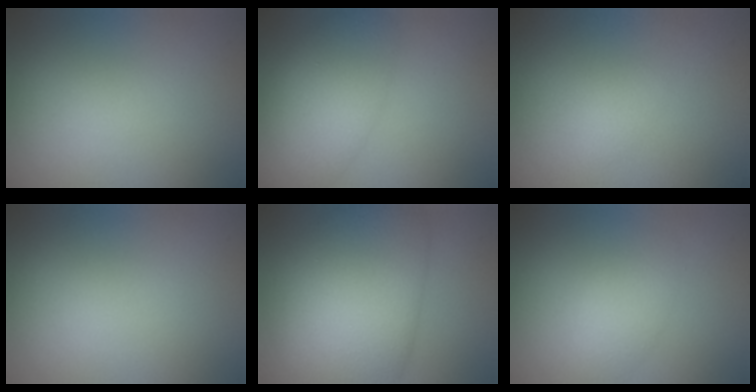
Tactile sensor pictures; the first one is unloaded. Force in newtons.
{"total": 5.2, "press": 5.1, "slide": 0.3}
{"total": 0.7, "press": 0.7, "slide": 0.1}
{"total": 0.0}
{"total": 11.1, "press": 11.0, "slide": 0.6}
{"total": 1.7, "press": 1.7, "slide": 0.1}